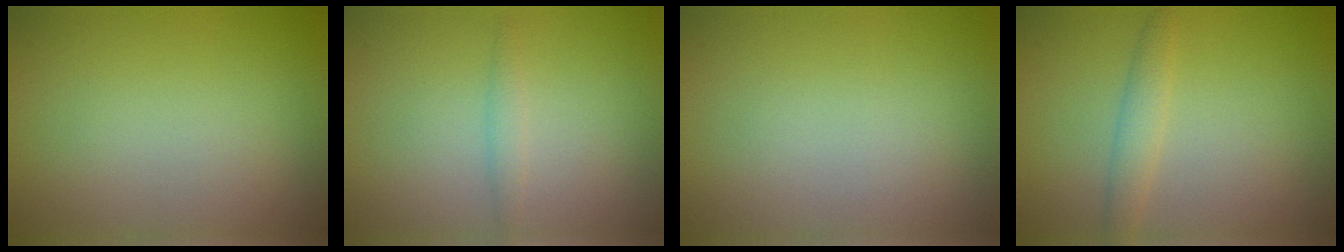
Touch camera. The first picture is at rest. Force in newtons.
{"total": 1.0, "press": 1.0, "slide": 0.0}
{"total": 0.0}
{"total": 1.9, "press": 1.9, "slide": 0.1}